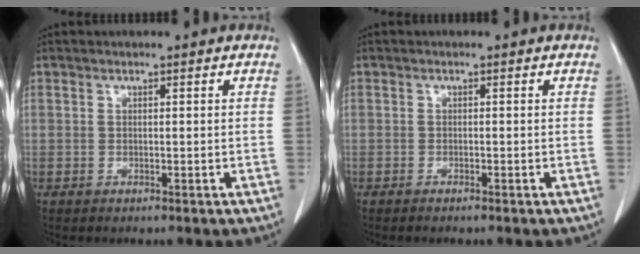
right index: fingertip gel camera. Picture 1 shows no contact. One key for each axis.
{"total": 0.9, "fx": -0.8, "fy": 0.0, "fz": 0.5, "tx": -0.011, "ty": -0.001, "tz": -0.011}